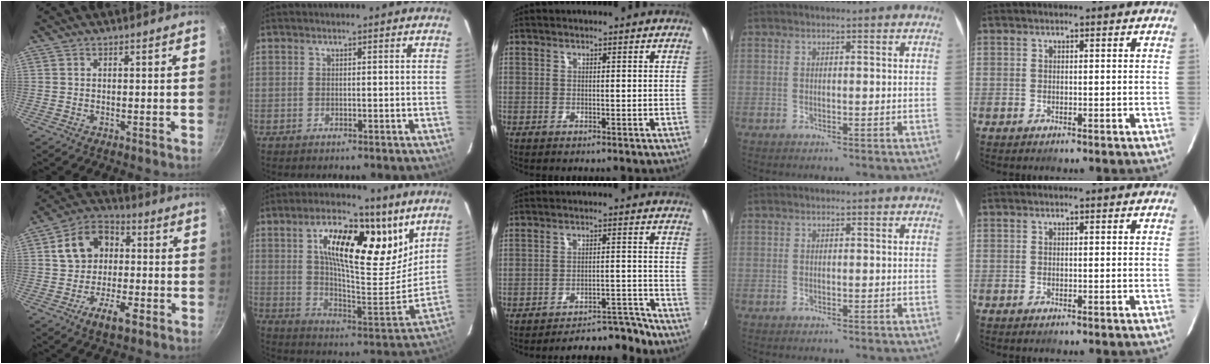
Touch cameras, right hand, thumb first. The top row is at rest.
{"thumb": {"total": 12.5, "force": [-1.9, 8.9, 8.5], "torque": [-0.113, 0.037, -0.048]}, "index": {"total": 21.6, "force": [11.0, 8.0, 16.8], "torque": [-0.267, 0.013, 0.183]}, "middle": {"total": 10.1, "force": [-9.8, 1.5, 2.0], "torque": [-0.036, 0.024, -0.124]}}